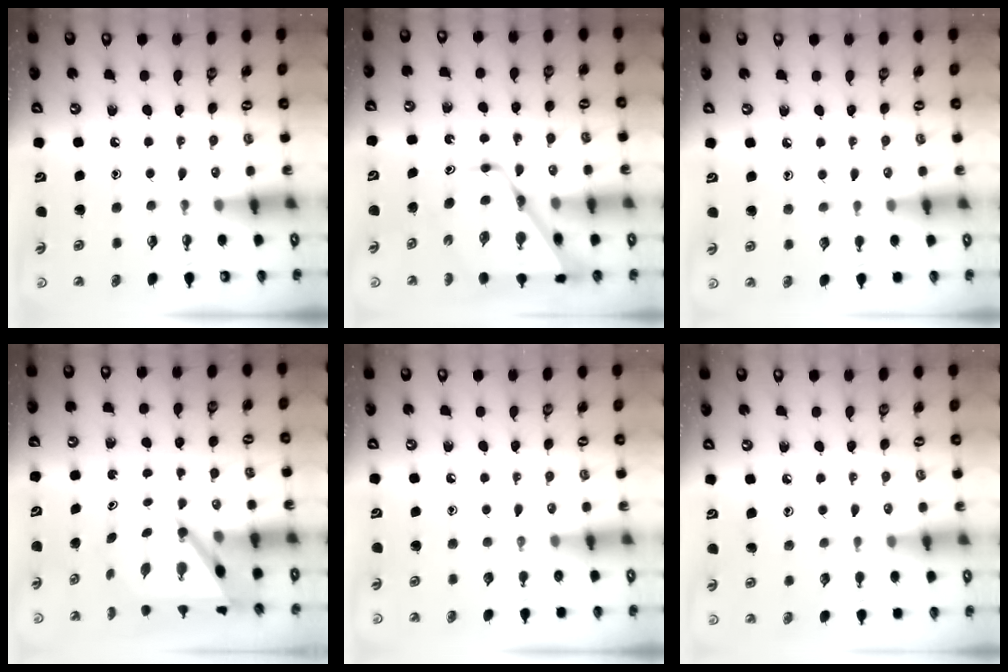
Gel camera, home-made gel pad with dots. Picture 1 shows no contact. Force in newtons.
{"total": 12.7, "press": 12.7, "slide": 1.0}
{"total": 4.8, "press": 4.7, "slide": 0.4}
{"total": 6.7, "press": 6.7, "slide": 0.7}
{"total": 0.0}
{"total": 5.2, "press": 5.2, "slide": 0.2}